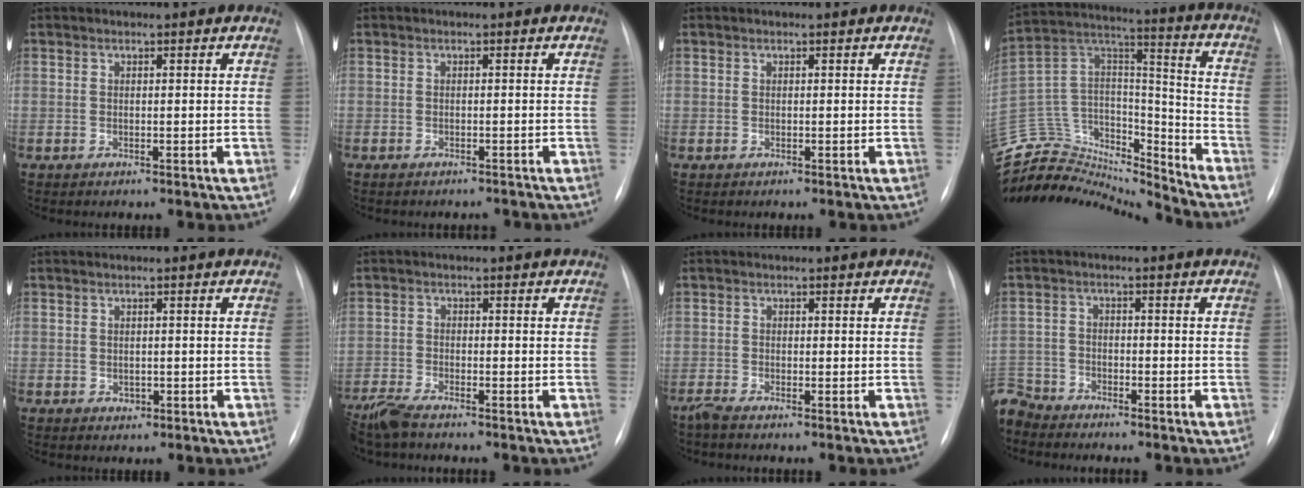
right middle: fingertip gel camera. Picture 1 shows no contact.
{"total": 3.2, "force": [-2.8, 1.1, 0.9], "torque": [-0.009, 0.001, -0.033]}
{"total": 0.0}
{"total": 24.7, "force": [-23.8, 4.8, 4.7], "torque": [-0.120, 0.050, -0.390]}
{"total": 1.0, "force": [-0.3, 0.8, 0.5], "torque": [-0.006, 0.000, -0.002]}
{"total": 5.0, "force": [-4.3, 0.4, 2.4], "torque": [-0.054, -0.018, -0.085]}
{"total": 1.4, "force": [-1.2, -0.1, 0.7], "torque": [-0.023, -0.006, -0.030]}
{"total": 6.8, "force": [-6.4, 2.3, 0.4], "torque": [-0.013, -0.005, -0.127]}